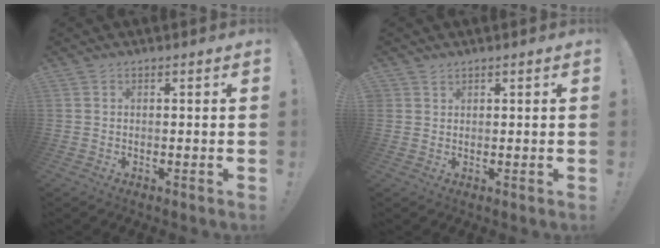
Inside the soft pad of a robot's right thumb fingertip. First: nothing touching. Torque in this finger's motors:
{"motor_torque": [0.61, 0.62, 0.52, 0.46, 0.42]}